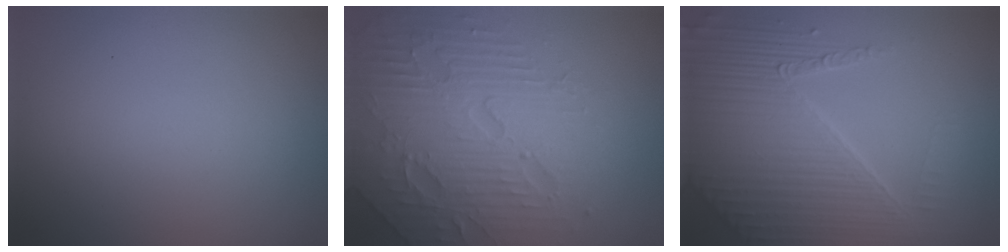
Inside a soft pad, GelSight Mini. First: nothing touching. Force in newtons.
{"total": 5.6, "press": 5.4, "slide": 1.4}
{"total": 7.0, "press": 5.4, "slide": 4.4}